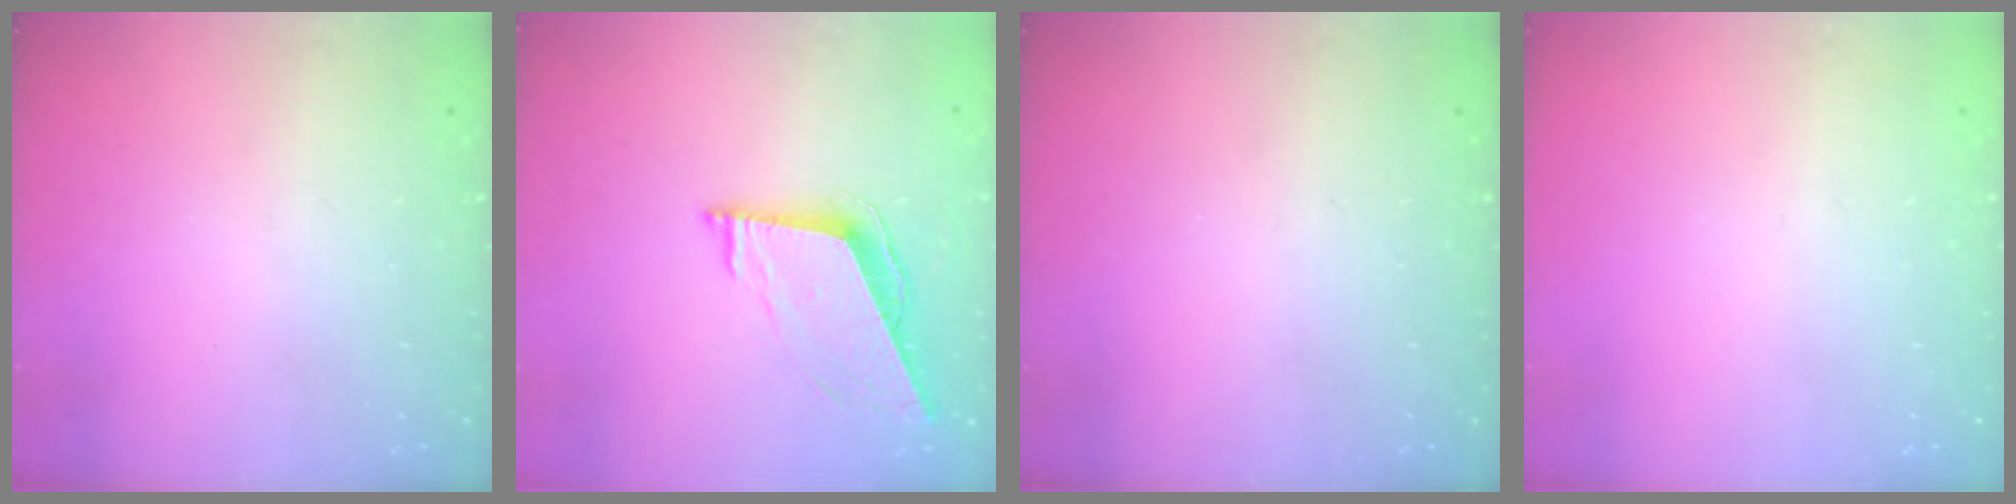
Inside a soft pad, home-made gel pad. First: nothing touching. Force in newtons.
{"total": 8.5, "press": 8.2, "slide": 2.2}
{"total": 0.0}
{"total": 0.0}